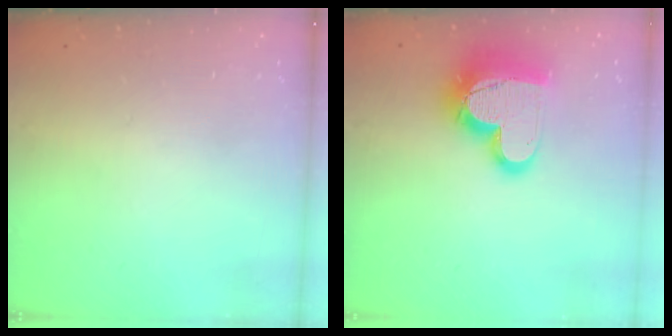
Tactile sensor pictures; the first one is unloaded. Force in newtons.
{"total": 19.0, "press": 18.9, "slide": 1.3}